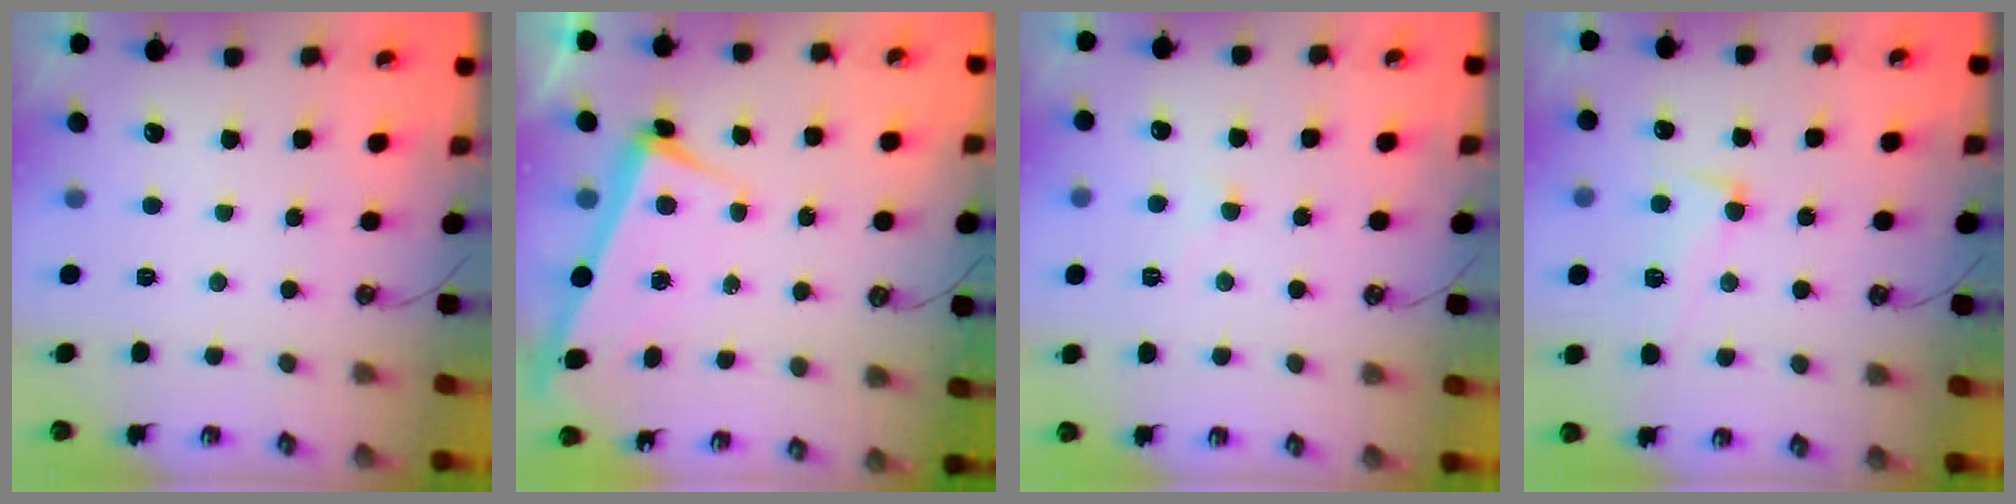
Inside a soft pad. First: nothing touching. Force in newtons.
{"total": 3.4, "press": 3.2, "slide": 0.9}
{"total": 4.1, "press": 4.1, "slide": 0.5}
{"total": 3.0, "press": 2.8, "slide": 1.2}